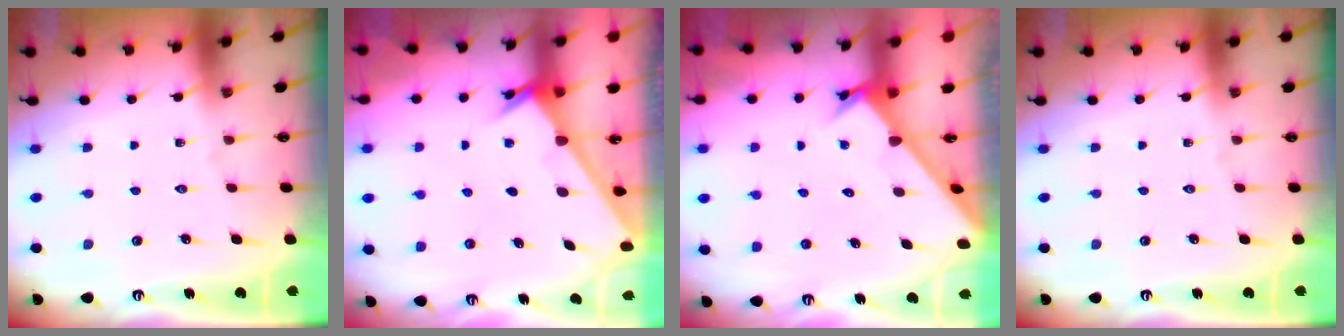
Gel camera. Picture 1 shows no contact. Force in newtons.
{"total": 2.3, "press": 2.3, "slide": 0.2}
{"total": 2.7, "press": 2.7, "slide": 0.3}
{"total": 0.0}